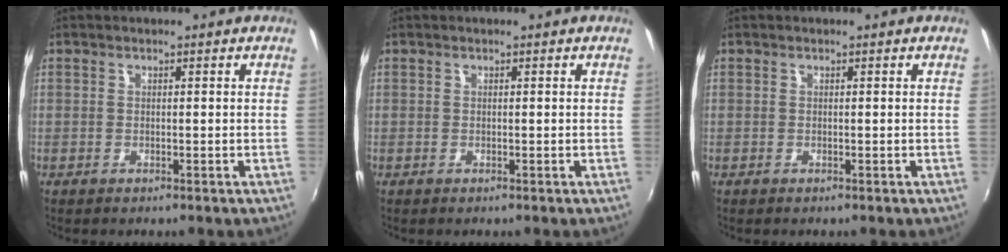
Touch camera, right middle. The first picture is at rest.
{"total": 0.0}
{"total": 0.0}